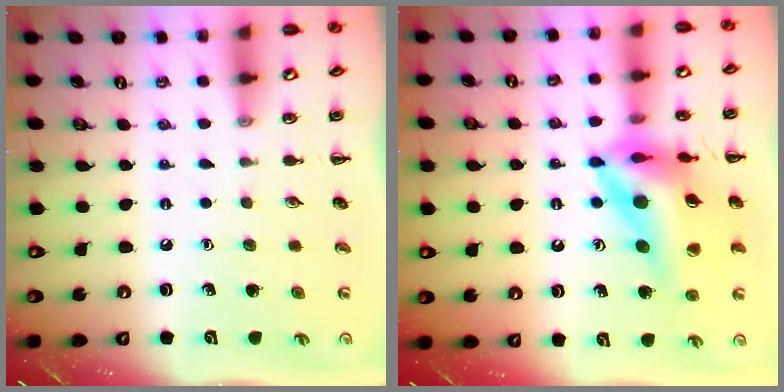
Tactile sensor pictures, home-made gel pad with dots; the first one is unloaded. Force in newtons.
{"total": 19.1, "press": 18.3, "slide": 5.2}